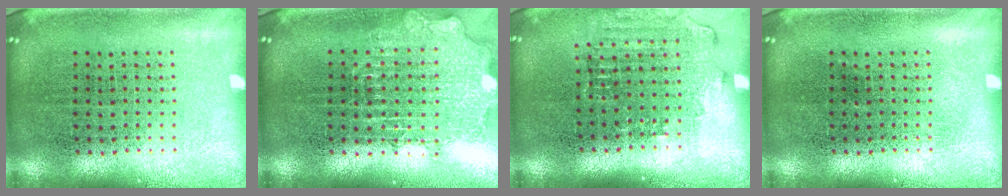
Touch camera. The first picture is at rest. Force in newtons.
{"total": 1.9, "press": 1.5, "slide": 1.1}
{"total": 1.5, "press": 1.3, "slide": 0.7}
{"total": 0.0}